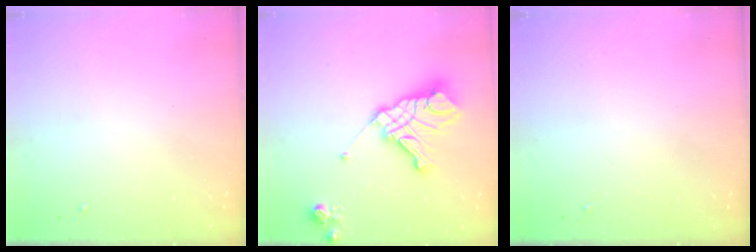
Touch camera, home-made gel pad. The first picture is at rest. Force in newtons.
{"total": 17.5, "press": 17.4, "slide": 2.0}
{"total": 0.0}